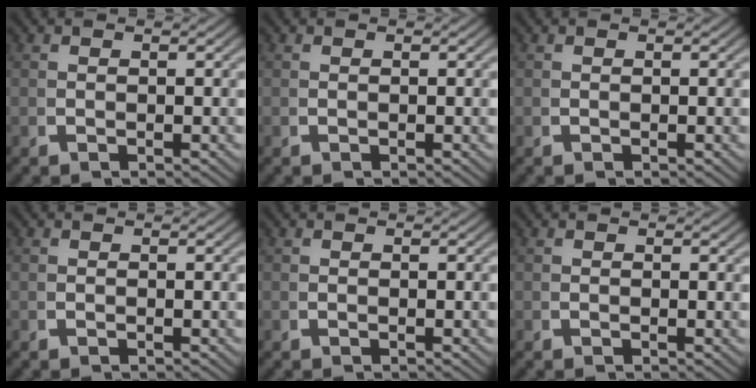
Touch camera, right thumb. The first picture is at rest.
{"total": 0.0}
{"total": 0.0}
{"total": 0.0}
{"total": 0.0}
{"total": 0.0}